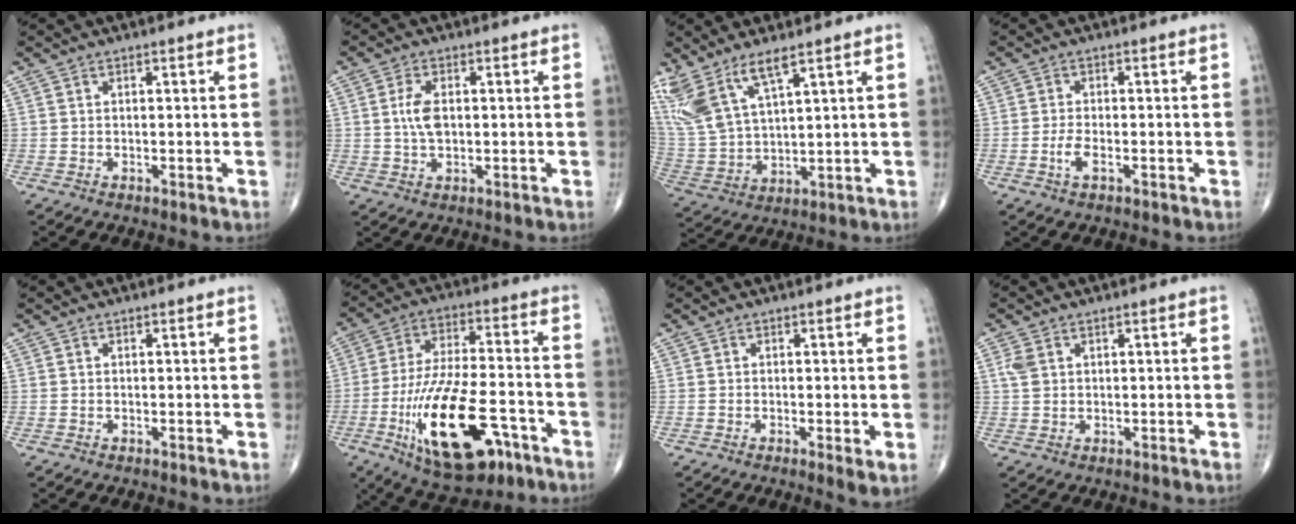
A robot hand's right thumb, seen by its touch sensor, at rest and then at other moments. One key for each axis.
{"total": 4.7, "fx": 0.5, "fy": 2.5, "fz": 4.0, "tx": -0.085, "ty": 0.000, "tz": 0.009}
{"total": 11.9, "fx": 7.9, "fy": 3.5, "fz": 8.2, "tx": -0.187, "ty": -0.029, "tz": 0.177}
{"total": 2.7, "fx": -1.1, "fy": 1.0, "fz": 2.2, "tx": -0.053, "ty": 0.005, "tz": -0.021}
{"total": 0.0}
{"total": 21.4, "fx": -8.8, "fy": 9.1, "fz": 17.3, "tx": -0.323, "ty": 0.026, "tz": -0.137}
{"total": 2.3, "fx": -0.4, "fy": 0.5, "fz": 2.2, "tx": -0.040, "ty": -0.011, "tz": -0.011}
{"total": 2.7, "fx": 1.0, "fy": 1.8, "fz": 1.7, "tx": -0.039, "ty": 0.004, "tz": 0.026}